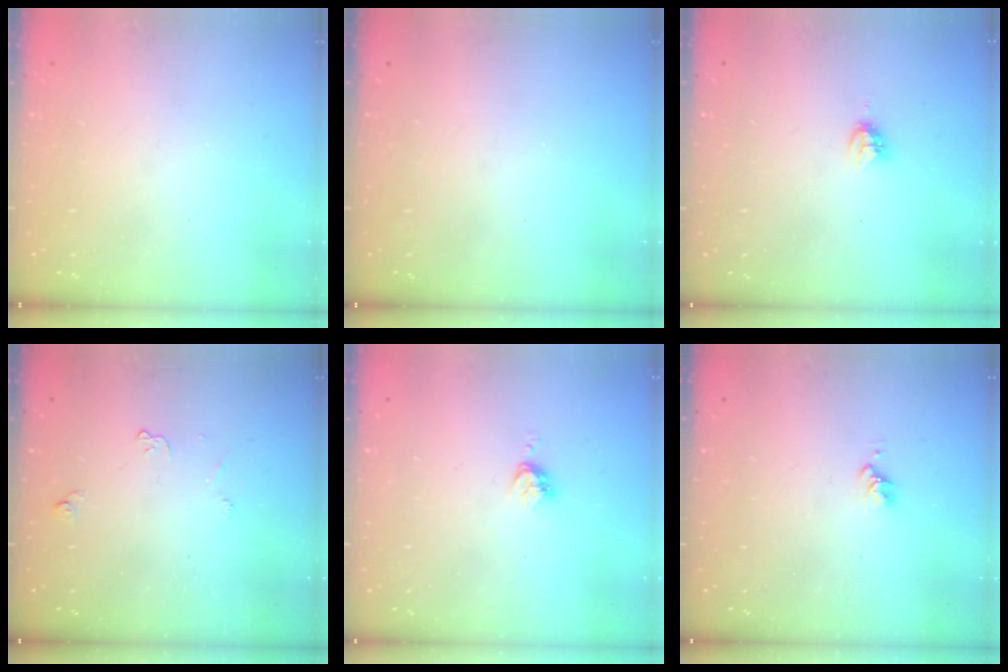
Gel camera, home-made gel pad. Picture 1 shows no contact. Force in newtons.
{"total": 0.0}
{"total": 3.9, "press": 3.9, "slide": 0.5}
{"total": 3.4, "press": 3.4, "slide": 0.6}
{"total": 3.4, "press": 3.4, "slide": 0.4}
{"total": 2.8, "press": 2.8, "slide": 0.3}